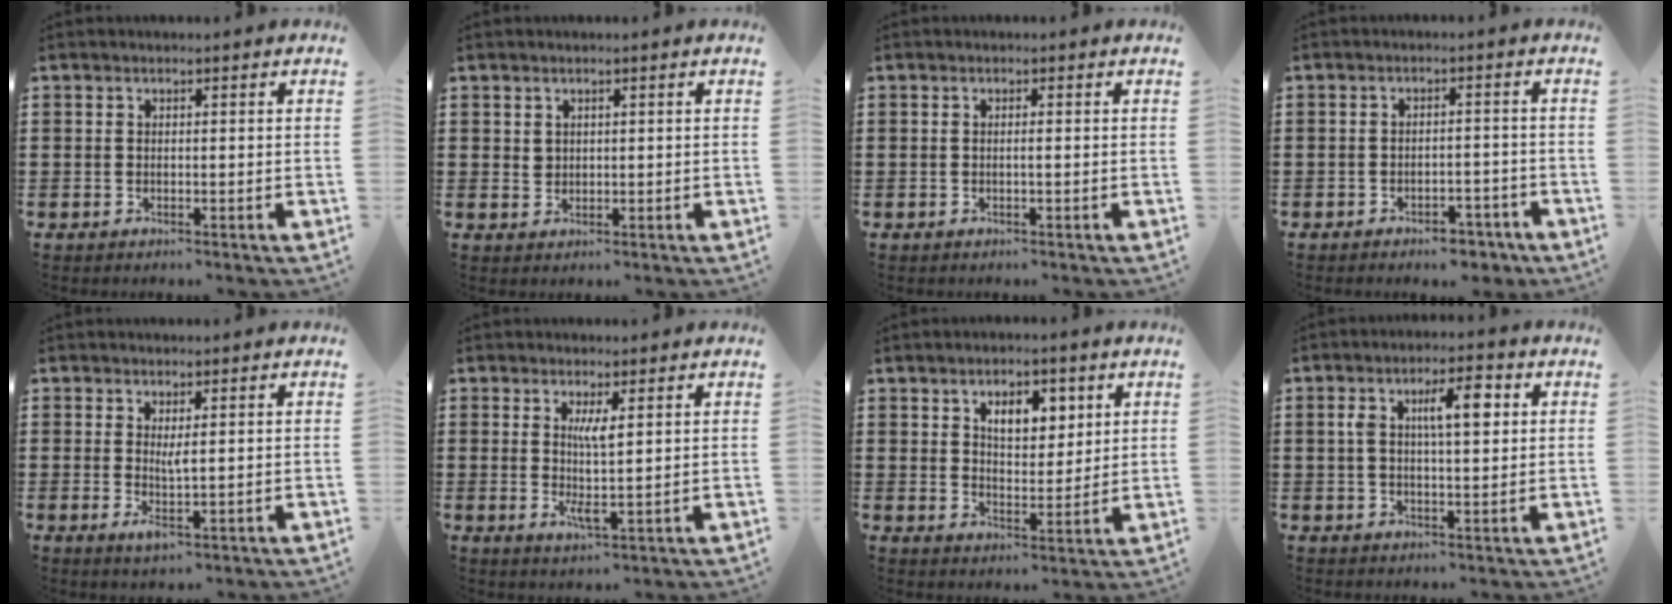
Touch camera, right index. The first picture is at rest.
{"total": 1.3, "force": [0.8, 1.0, 0.3], "torque": [-0.008, 0.004, 0.017]}
{"total": 0.6, "force": [-0.1, -0.1, 0.6], "torque": [-0.011, -0.003, -0.002]}
{"total": 3.7, "force": [-3.4, 0.8, 0.9], "torque": [-0.017, 0.006, -0.069]}
{"total": 2.7, "force": [0.4, 0.6, 2.6], "torque": [-0.043, -0.006, 0.005]}
{"total": 3.7, "force": [0.9, 0.5, 3.6], "torque": [-0.072, -0.005, 0.016]}
{"total": 5.6, "force": [2.8, 3.1, 3.8], "torque": [-0.063, 0.004, 0.042]}
{"total": 6.6, "force": [1.7, 2.3, 5.9], "torque": [-0.105, 0.006, 0.022]}